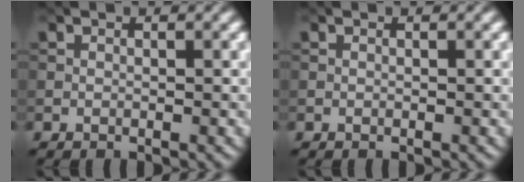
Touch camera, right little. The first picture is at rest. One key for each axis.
{"total": 0.0}